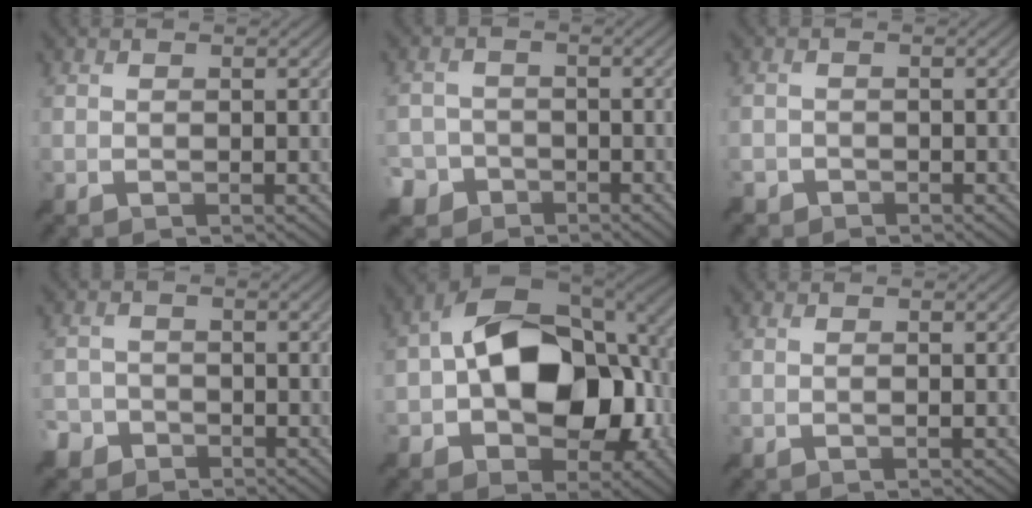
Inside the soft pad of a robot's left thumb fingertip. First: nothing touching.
{"total": 5.1, "force": [-3.3, 3.7, 1.1], "torque": [-0.016, -0.005, -0.071]}
{"total": 1.6, "force": [-1.3, 0.9, 0.1], "torque": [0.000, -0.002, -0.032]}
{"total": 3.6, "force": [-2.6, 2.4, 0.7], "torque": [-0.018, 0.001, -0.055]}
{"total": 17.1, "force": [-0.9, 10.4, 13.5], "torque": [-0.219, 0.003, -0.026]}
{"total": 0.5, "force": [-0.1, -0.1, 0.5], "torque": [-0.010, 0.001, -0.003]}